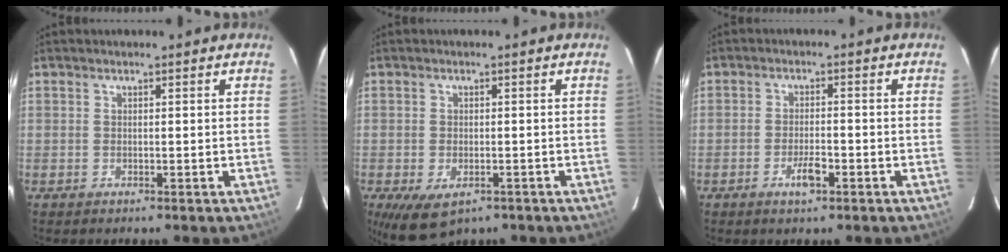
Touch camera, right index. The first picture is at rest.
{"total": 6.7, "force": [-4.0, 3.6, 4.0], "torque": [-0.074, -0.010, -0.055]}
{"total": 3.3, "force": [-1.7, 0.8, 2.7], "torque": [-0.050, 0.001, -0.029]}